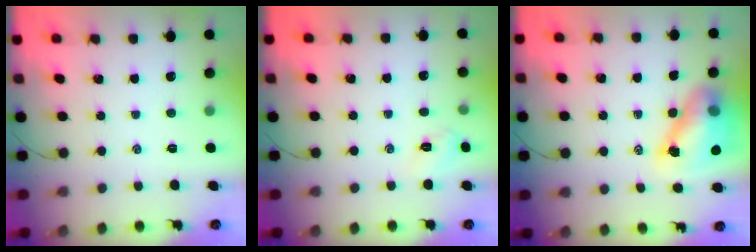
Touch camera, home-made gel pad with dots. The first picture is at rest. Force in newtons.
{"total": 5.7, "press": 5.5, "slide": 1.5}
{"total": 12.6, "press": 12.1, "slide": 3.6}